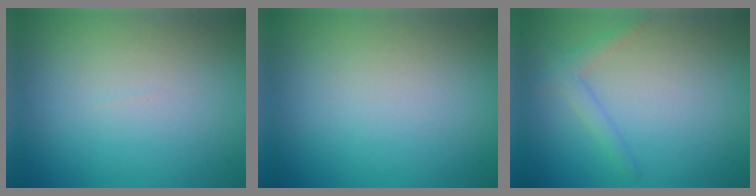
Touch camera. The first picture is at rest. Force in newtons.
{"total": 0.0}
{"total": 1.8, "press": 1.8, "slide": 0.1}